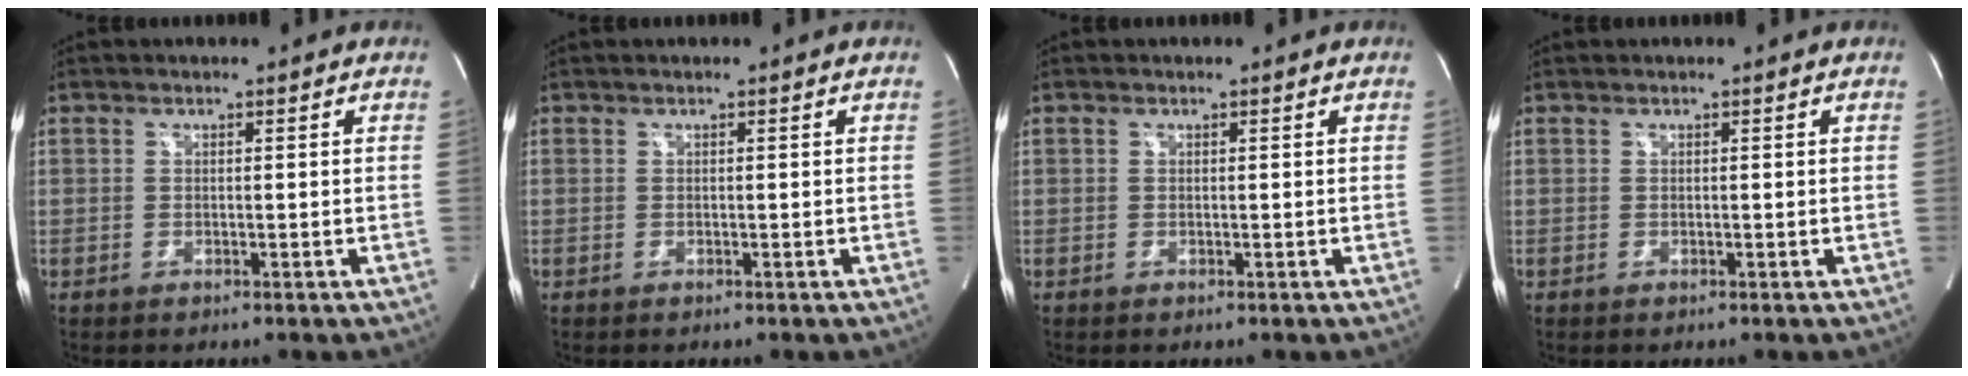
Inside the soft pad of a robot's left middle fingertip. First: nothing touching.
{"total": 0.0}
{"total": 1.6, "force": [-0.9, -1.1, -0.8], "torque": [0.007, 0.002, -0.008]}
{"total": 0.0}